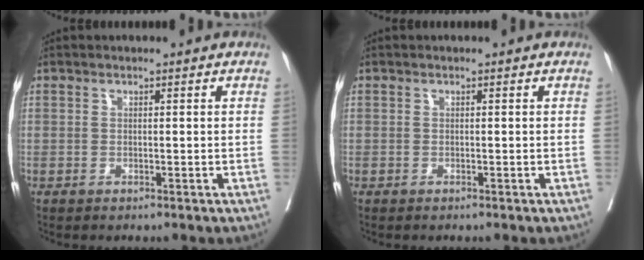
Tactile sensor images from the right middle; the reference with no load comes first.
{"total": 0.0}